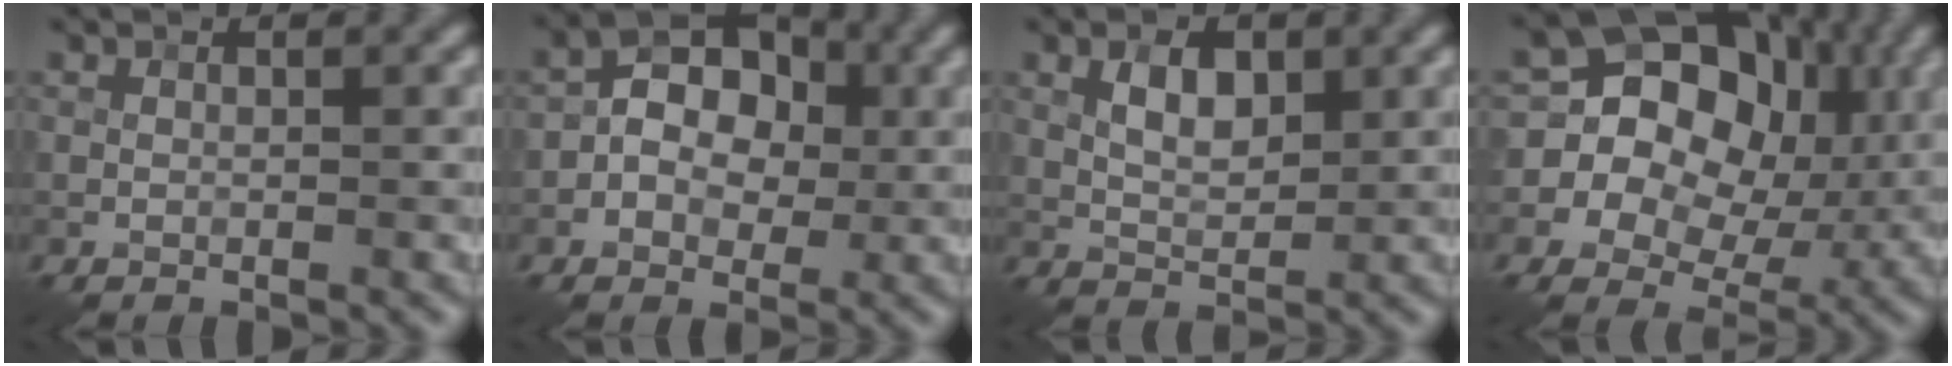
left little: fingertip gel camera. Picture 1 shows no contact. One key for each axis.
{"total": 5.7, "fx": -0.1, "fy": 4.1, "fz": 3.9, "tx": -0.052, "ty": 0.010, "tz": -0.011}
{"total": 3.2, "fx": 1.0, "fy": 1.7, "fz": 2.5, "tx": -0.046, "ty": 0.001, "tz": 0.019}
{"total": 15.0, "fx": 2.8, "fy": 12.3, "fz": 8.1, "tx": -0.143, "ty": 0.037, "tz": 0.029}